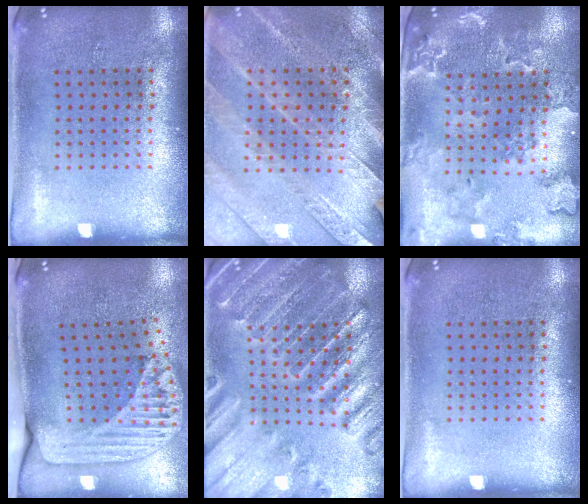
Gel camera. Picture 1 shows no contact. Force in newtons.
{"total": 2.8, "press": 2.7, "slide": 0.6}
{"total": 1.7, "press": 1.7, "slide": 0.3}
{"total": 2.4, "press": 1.7, "slide": 1.7}
{"total": 2.8, "press": 2.8, "slide": 0.4}
{"total": 0.0}